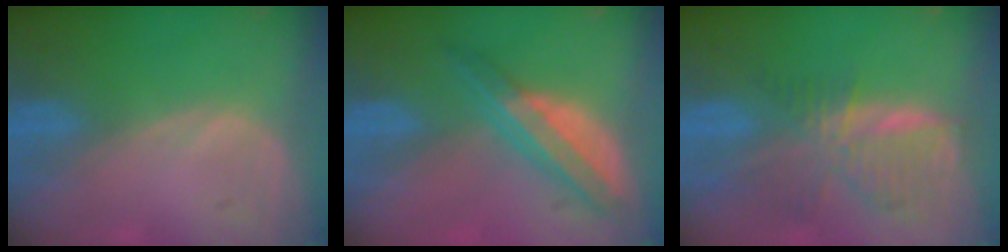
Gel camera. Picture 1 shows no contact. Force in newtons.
{"total": 6.8, "press": 5.8, "slide": 3.6}
{"total": 8.5, "press": 7.4, "slide": 4.2}